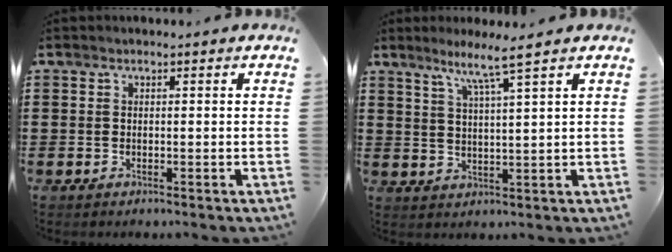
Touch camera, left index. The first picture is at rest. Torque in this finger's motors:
{"motor_torque": [0.56, -0.34, 0.28, 0.12]}